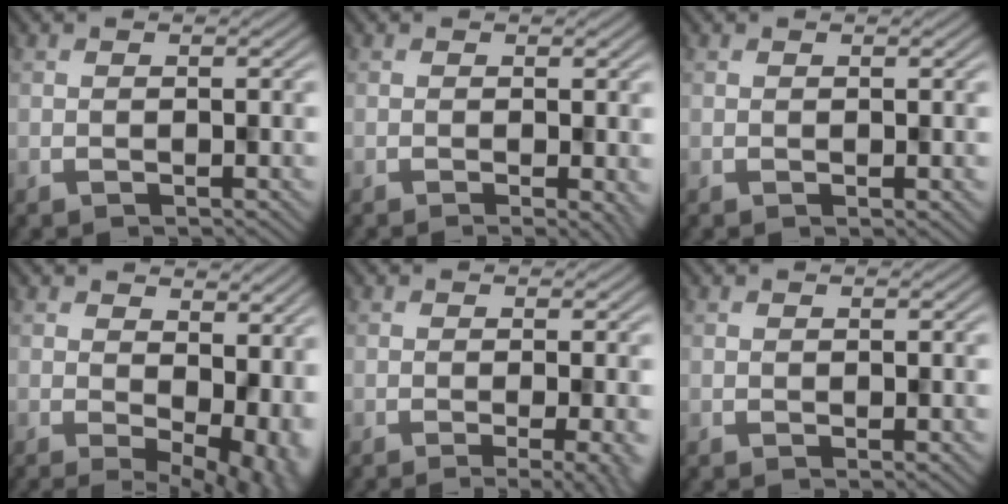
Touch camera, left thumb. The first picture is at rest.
{"total": 2.3, "force": [-0.8, 0.4, 2.1], "torque": [-0.033, -0.001, -0.005]}
{"total": 1.0, "force": [-0.2, 0.3, 1.0], "torque": [-0.017, -0.001, -0.002]}
{"total": 10.0, "force": [-1.1, 5.4, 8.3], "torque": [-0.098, -0.031, 0.014]}
{"total": 5.5, "force": [-2.5, 1.3, 4.8], "torque": [-0.058, -0.001, -0.025]}
{"total": 1.4, "force": [-0.3, 0.4, 1.2], "torque": [-0.022, -0.001, -0.002]}